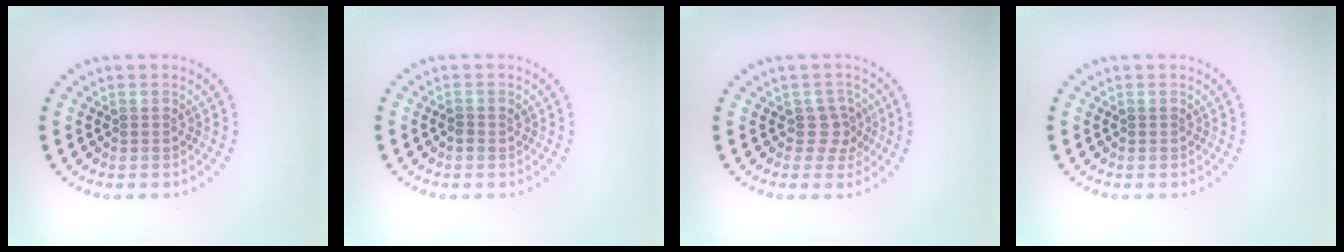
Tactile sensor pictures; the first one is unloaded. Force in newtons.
{"total": 0.6, "press": 0.6, "slide": 0.2}
{"total": 2.0, "press": 1.5, "slide": 1.3}
{"total": 0.0}